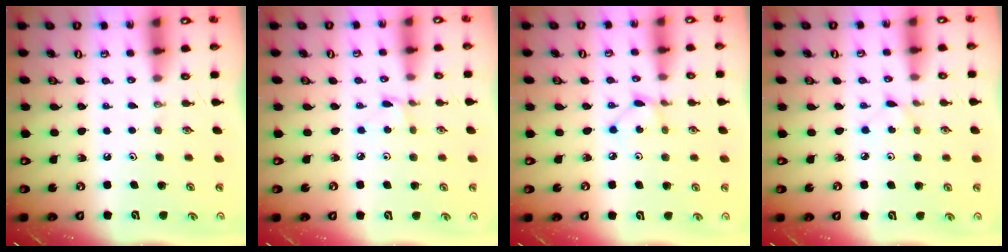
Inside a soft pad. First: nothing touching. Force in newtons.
{"total": 1.9, "press": 1.9, "slide": 0.2}
{"total": 2.2, "press": 2.2, "slide": 0.1}
{"total": 2.5, "press": 2.5, "slide": 0.3}